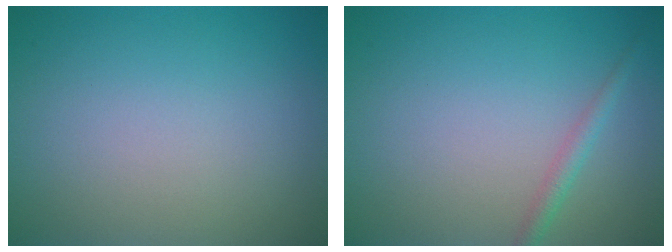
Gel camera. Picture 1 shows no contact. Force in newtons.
{"total": 1.4, "press": 1.4, "slide": 0.0}